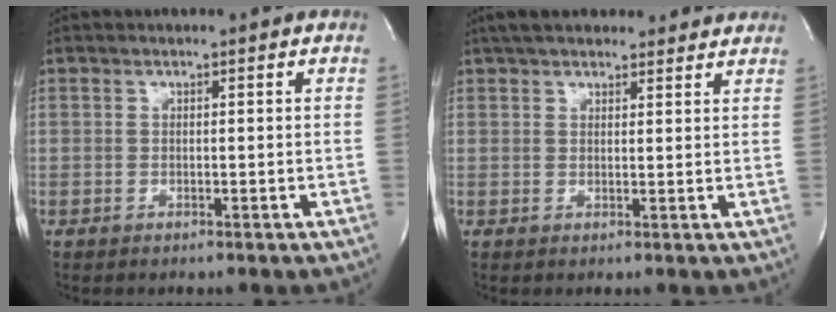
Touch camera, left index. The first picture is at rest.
{"total": 12.6, "force": [11.0, 3.8, 4.9], "torque": [-0.058, 0.039, 0.148]}